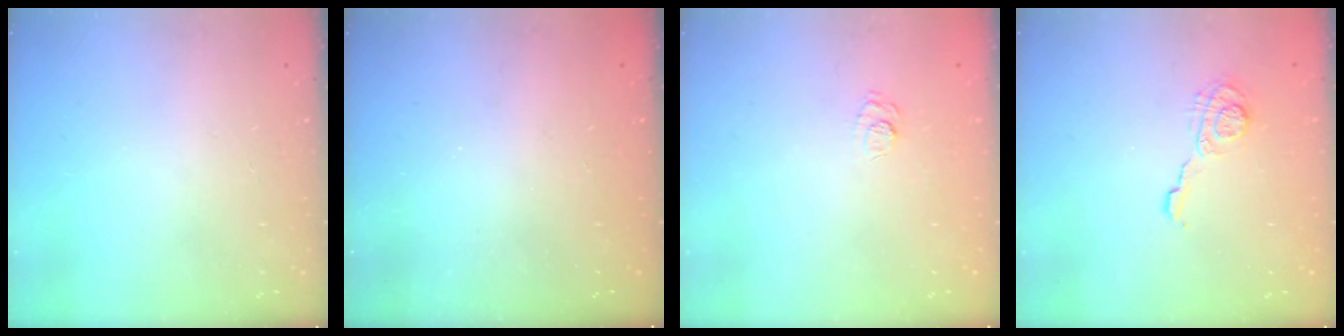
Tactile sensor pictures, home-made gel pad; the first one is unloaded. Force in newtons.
{"total": 2.6, "press": 2.5, "slide": 0.8}
{"total": 8.2, "press": 8.0, "slide": 1.4}
{"total": 9.5, "press": 9.5, "slide": 0.5}